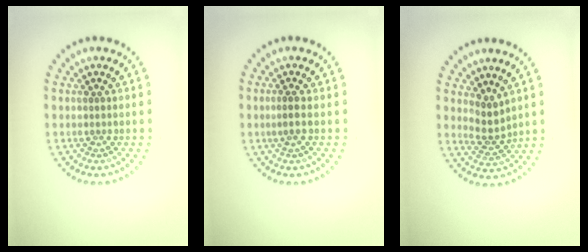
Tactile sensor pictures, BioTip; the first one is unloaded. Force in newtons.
{"total": 1.1, "press": 1.0, "slide": 0.5}
{"total": 2.2, "press": 1.6, "slide": 1.6}